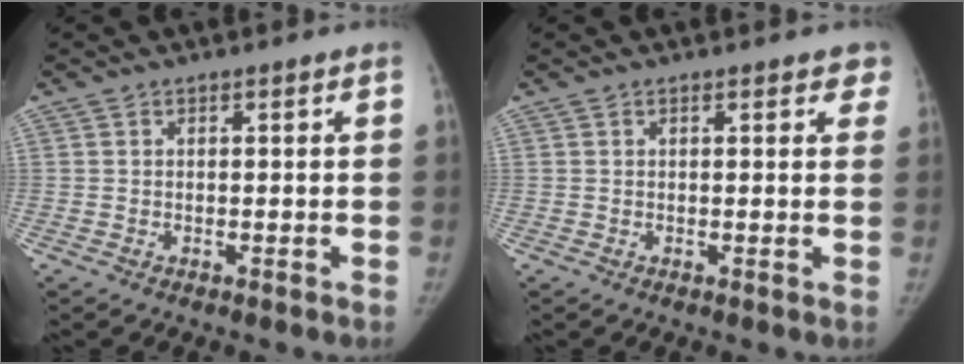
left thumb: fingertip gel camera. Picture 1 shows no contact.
{"total": 3.2, "force": [2.3, 1.3, 1.8], "torque": [0.011, 0.000, 0.017]}